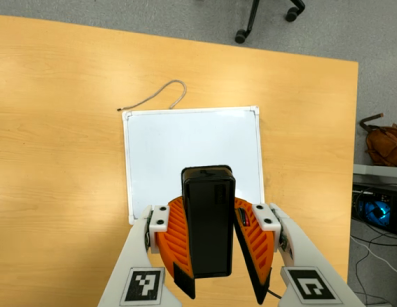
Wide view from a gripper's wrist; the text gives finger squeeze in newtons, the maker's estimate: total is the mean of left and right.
{"total": 7.6, "left": 8.6, "right": 6.7}